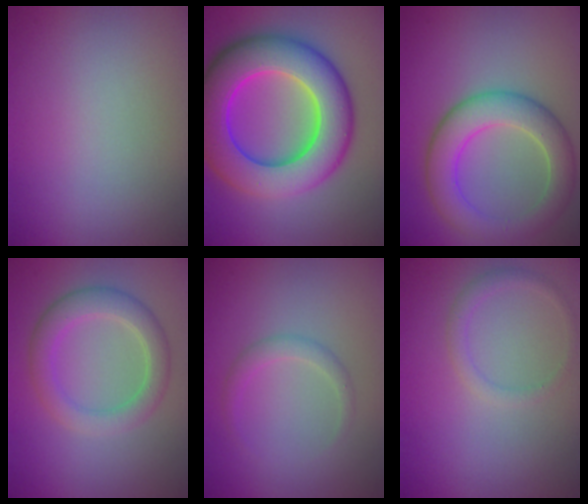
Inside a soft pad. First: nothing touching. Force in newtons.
{"total": 12.0, "press": 12.0, "slide": 0.2}
{"total": 6.2, "press": 6.2, "slide": 0.2}
{"total": 3.8, "press": 3.8, "slide": 0.2}
{"total": 1.5, "press": 1.5, "slide": 0.2}
{"total": 1.4, "press": 1.4, "slide": 0.2}